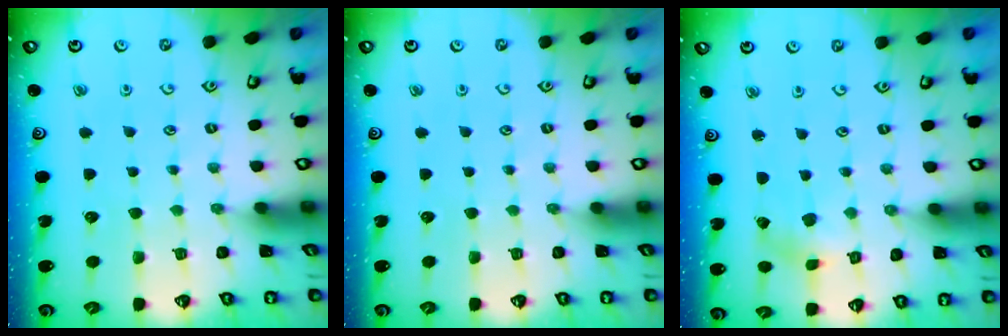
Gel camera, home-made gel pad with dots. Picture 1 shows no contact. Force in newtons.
{"total": 0.0}
{"total": 1.2, "press": 1.2, "slide": 0.2}